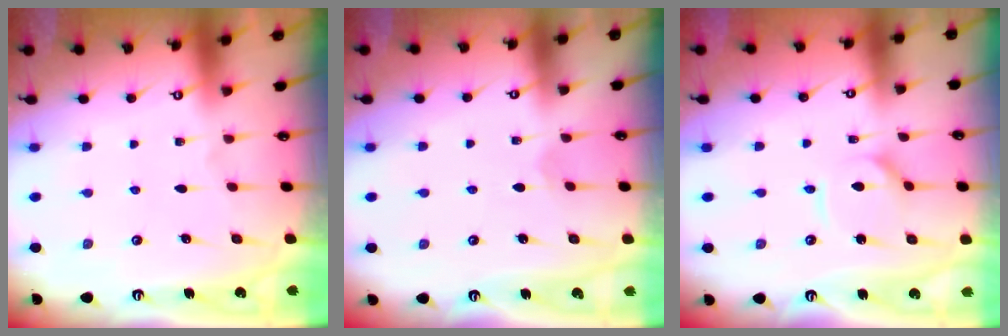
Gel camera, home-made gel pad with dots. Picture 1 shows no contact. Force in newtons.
{"total": 2.1, "press": 2.1, "slide": 0.3}
{"total": 4.1, "press": 4.0, "slide": 0.4}